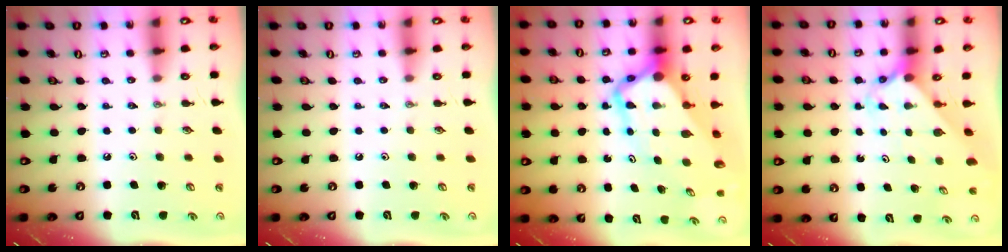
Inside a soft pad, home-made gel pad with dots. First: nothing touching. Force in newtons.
{"total": 0.0}
{"total": 10.3, "press": 10.3, "slide": 1.1}
{"total": 2.4, "press": 2.4, "slide": 0.2}